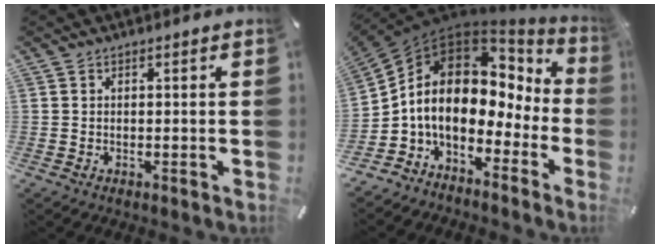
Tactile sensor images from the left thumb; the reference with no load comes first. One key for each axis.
{"total": 13.0, "fx": 0.1, "fy": 9.1, "fz": 9.3, "tx": -0.177, "ty": -0.018, "tz": -0.001}